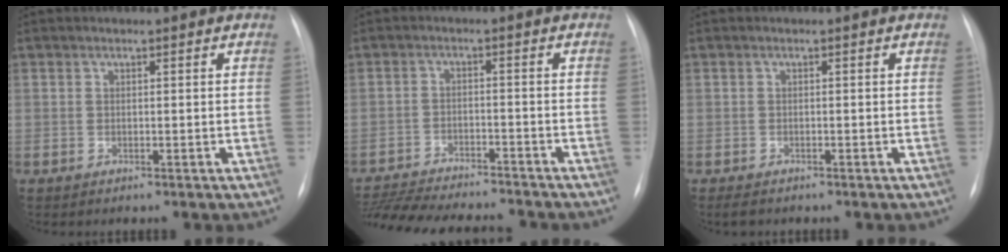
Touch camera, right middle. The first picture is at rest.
{"total": 17.6, "force": [-16.1, 2.5, 6.6], "torque": [-0.156, -0.021, -0.236]}
{"total": 1.6, "force": [-1.4, 0.6, 0.7], "torque": [-0.011, -0.003, -0.017]}